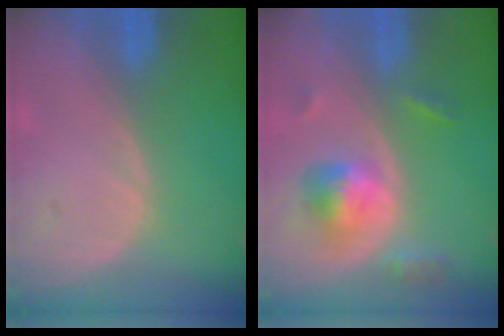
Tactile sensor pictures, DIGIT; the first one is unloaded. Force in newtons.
{"total": 5.5, "press": 5.3, "slide": 1.7}